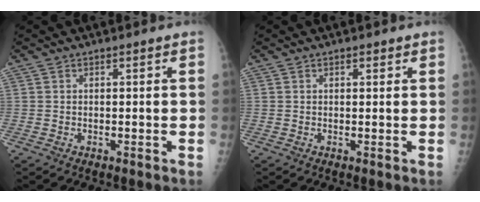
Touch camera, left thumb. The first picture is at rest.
{"total": 1.2, "force": [0.7, 0.5, 0.7], "torque": [-0.008, -0.002, 0.010]}